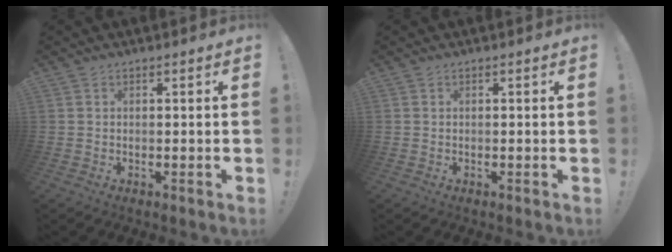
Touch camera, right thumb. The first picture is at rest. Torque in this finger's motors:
{"motor_torque": [-0.09, -0.17, 0.08, -0.17, 0.00]}